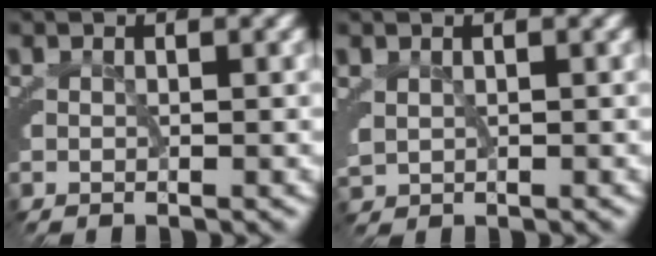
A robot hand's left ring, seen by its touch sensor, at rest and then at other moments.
{"total": 1.2, "force": [0.4, 1.1, 0.3], "torque": [-0.019, -0.011, 0.017]}